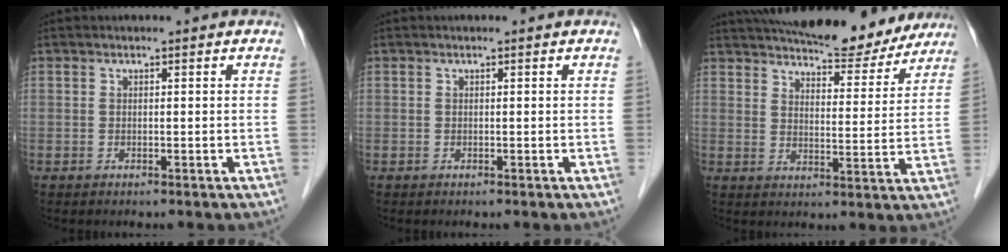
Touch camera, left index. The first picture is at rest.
{"total": 0.0}
{"total": 18.9, "force": [17.0, 4.7, 7.0], "torque": [-0.104, 0.006, 0.226]}